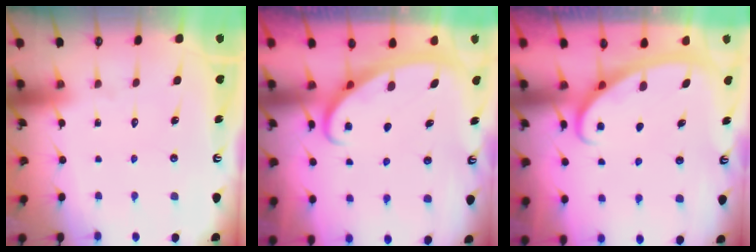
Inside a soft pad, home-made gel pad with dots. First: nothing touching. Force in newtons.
{"total": 2.6, "press": 2.5, "slide": 0.4}
{"total": 2.8, "press": 2.8, "slide": 0.4}